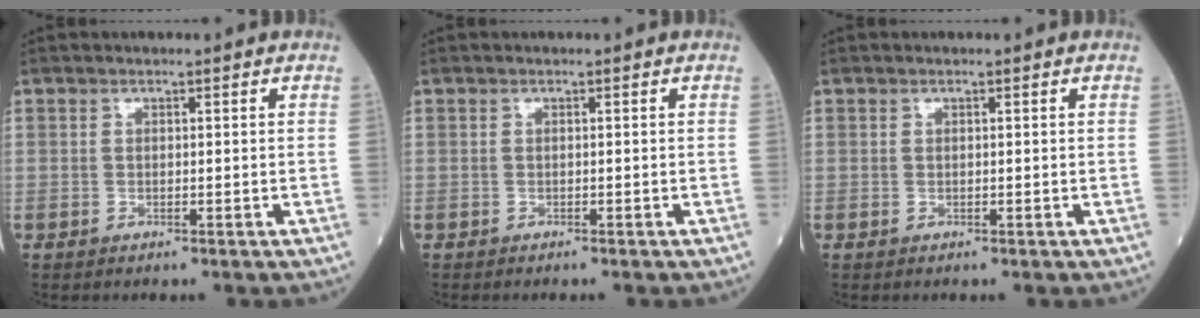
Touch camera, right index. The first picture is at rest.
{"total": 0.6, "force": [-0.5, -0.1, 0.2], "torque": [-0.004, -0.001, -0.011]}
{"total": 0.0}